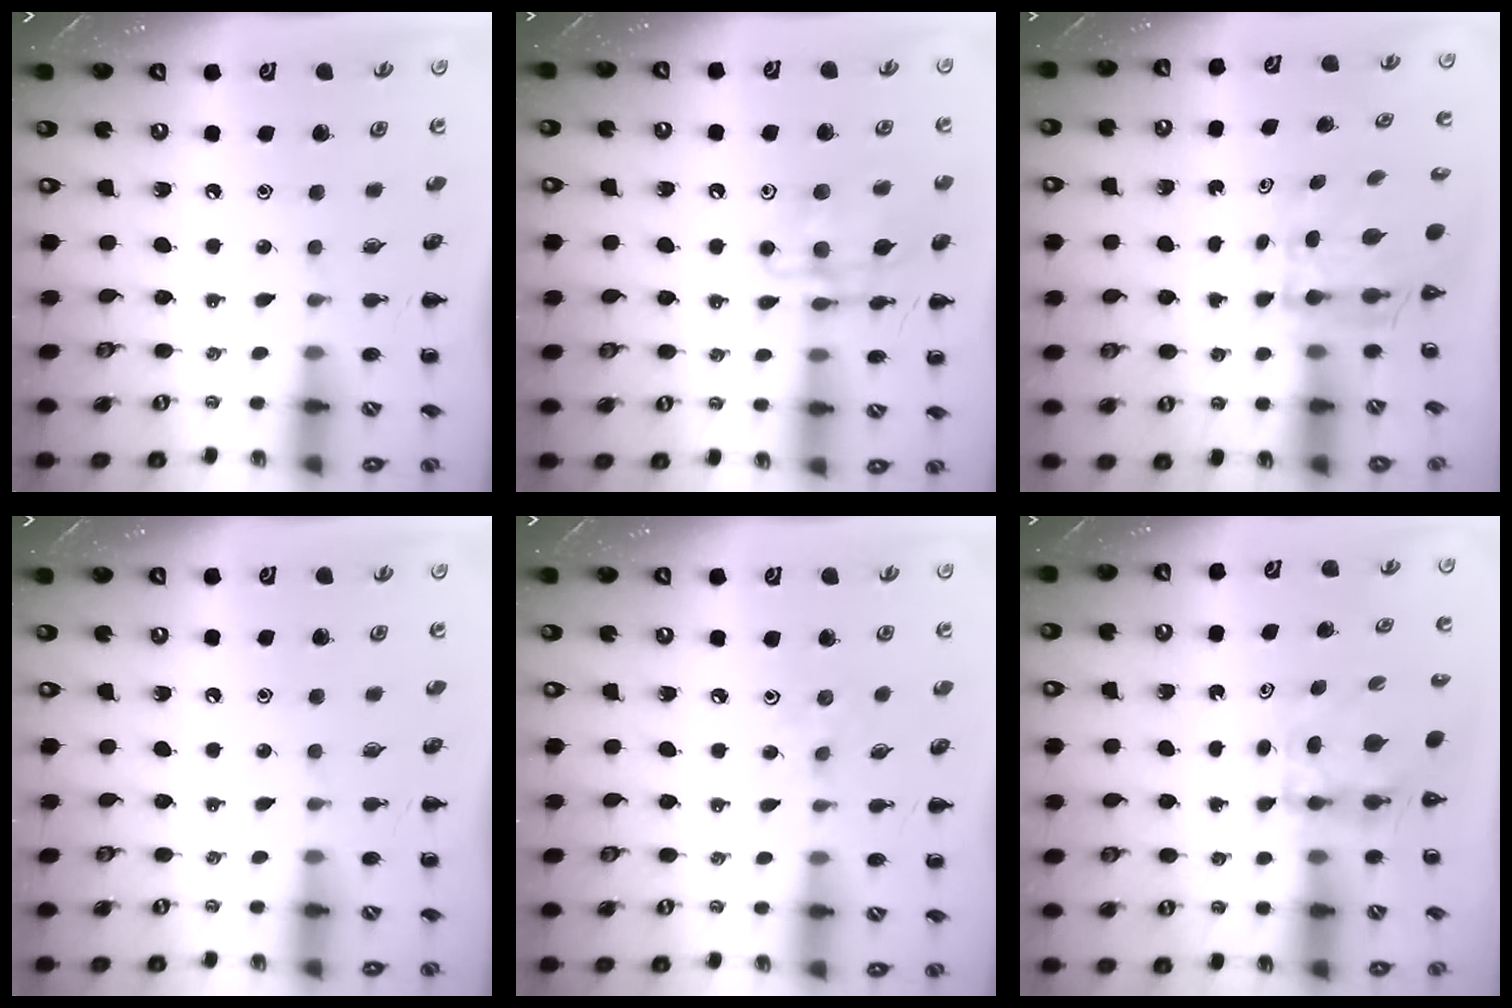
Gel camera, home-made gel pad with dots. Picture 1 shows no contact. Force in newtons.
{"total": 13.5, "press": 13.4, "slide": 1.8}
{"total": 4.7, "press": 4.7, "slide": 0.7}
{"total": 0.0}
{"total": 3.1, "press": 2.8, "slide": 1.2}
{"total": 3.9, "press": 3.9, "slide": 0.3}